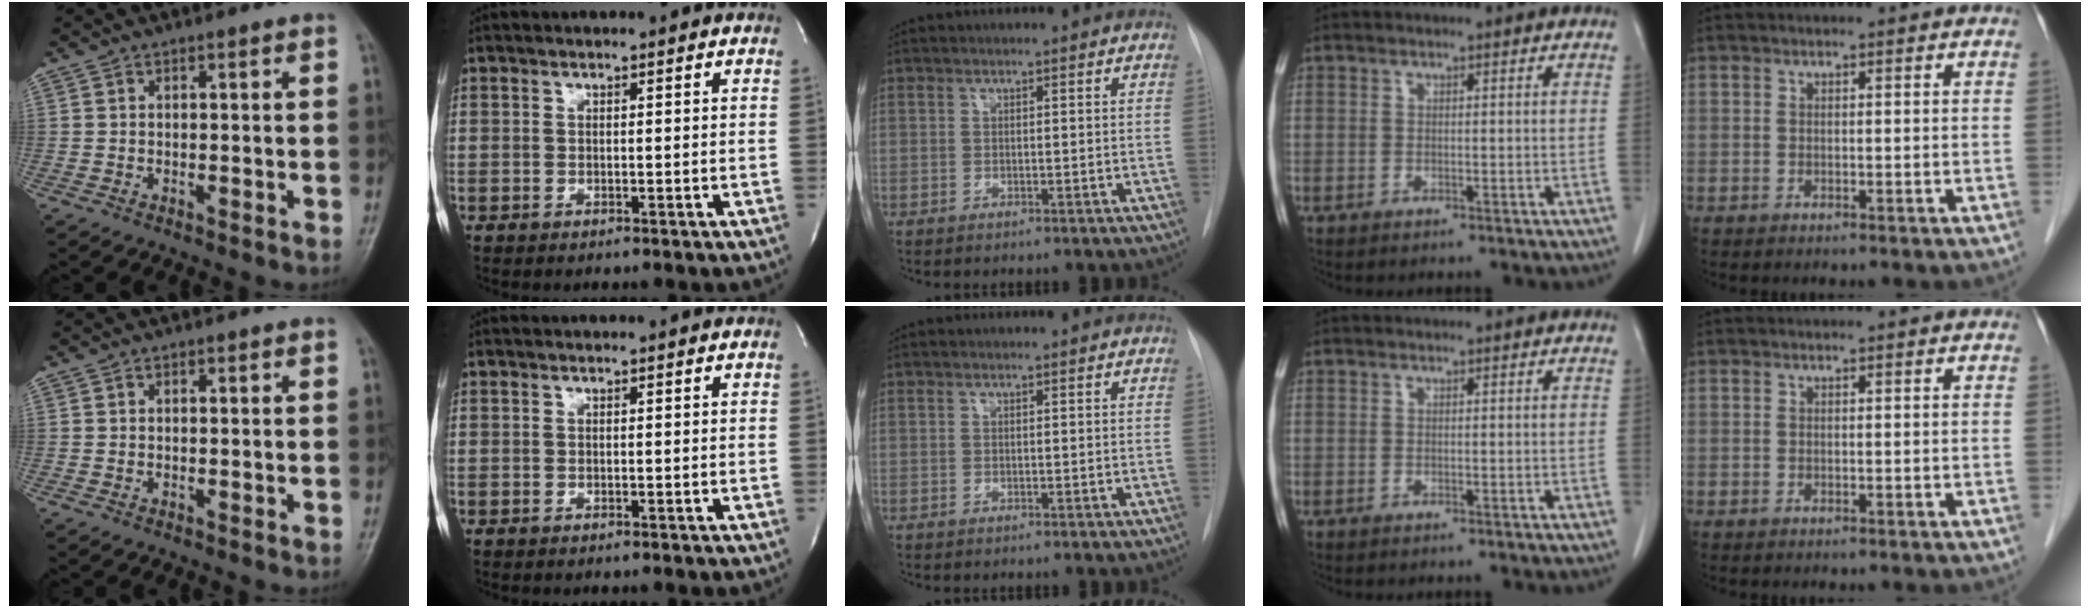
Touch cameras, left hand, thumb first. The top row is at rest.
{}